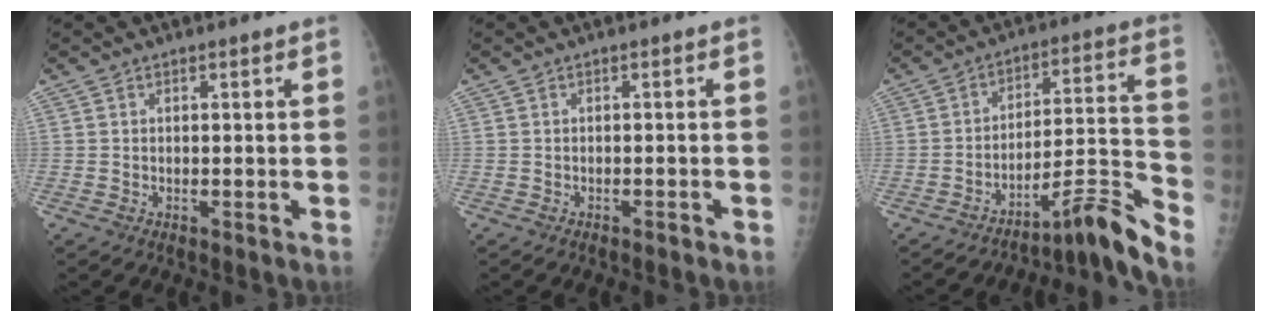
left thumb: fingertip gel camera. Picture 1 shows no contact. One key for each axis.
{"total": 1.2, "fx": -0.9, "fy": 0.3, "fz": 0.7, "tx": -0.016, "ty": 0.004, "tz": -0.006}
{"total": 11.7, "fx": -10.3, "fy": -0.6, "fz": 5.5, "tx": -0.067, "ty": 0.112, "tz": -0.159}